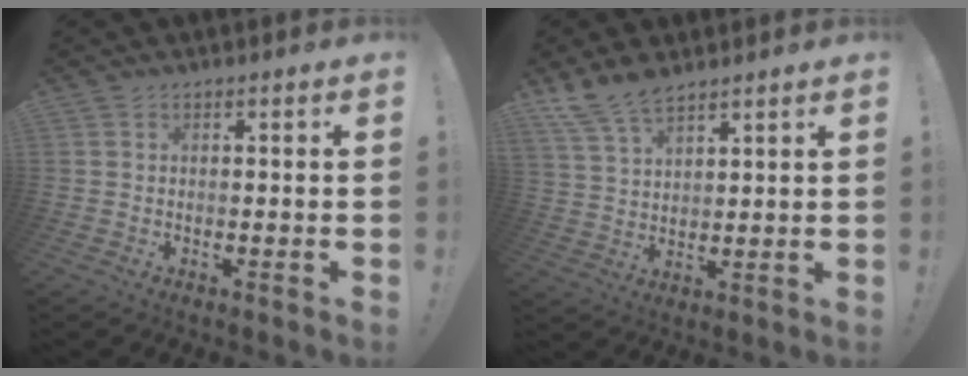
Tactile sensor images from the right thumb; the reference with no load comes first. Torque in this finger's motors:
{"motor_torque": [-0.39, 1.55, 0.67, 0.44, 0.07]}